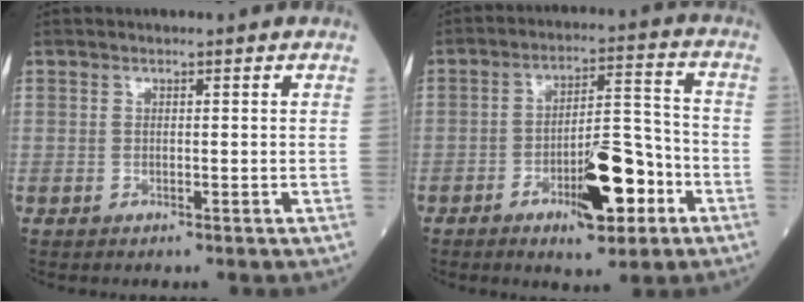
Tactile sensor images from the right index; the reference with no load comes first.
{"total": 11.2, "force": [-4.9, 3.2, 9.5], "torque": [-0.150, 0.012, -0.072]}